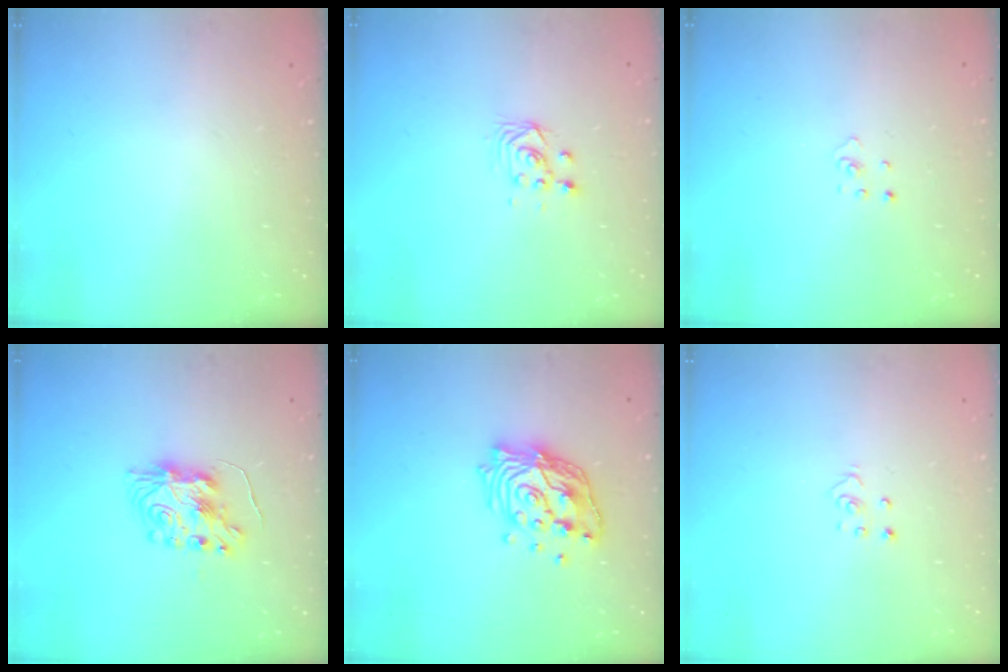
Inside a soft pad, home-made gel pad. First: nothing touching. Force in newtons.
{"total": 3.3, "press": 3.1, "slide": 1.0}
{"total": 1.9, "press": 1.9, "slide": 0.1}
{"total": 8.8, "press": 8.8, "slide": 0.6}
{"total": 15.2, "press": 15.1, "slide": 1.5}
{"total": 2.8, "press": 2.8, "slide": 0.3}